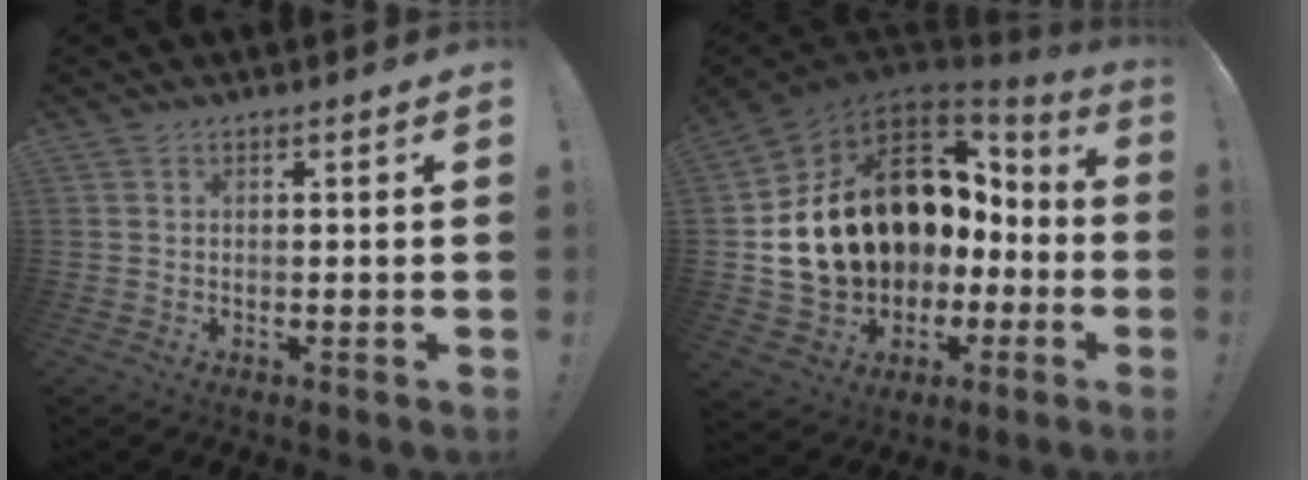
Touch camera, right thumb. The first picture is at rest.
{"total": 21.2, "force": [4.2, 16.1, 13.2], "torque": [-0.220, -0.029, 0.129]}